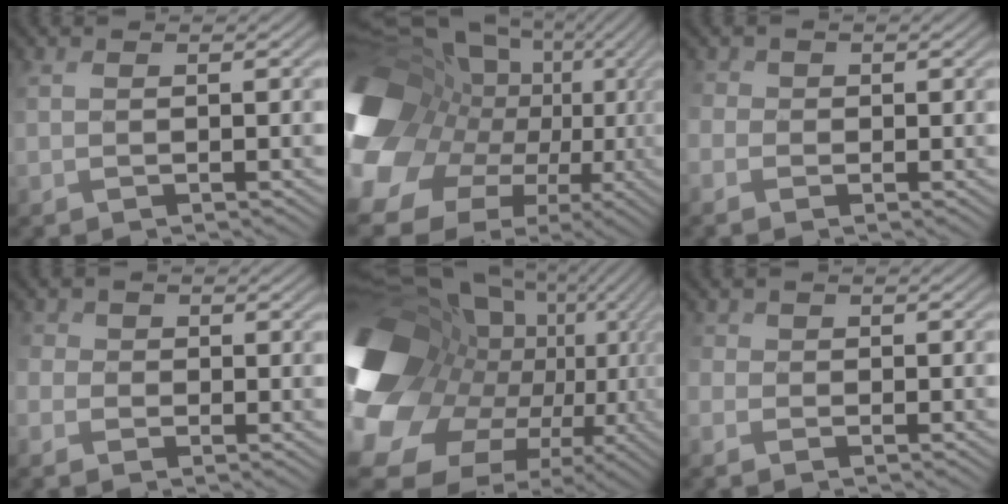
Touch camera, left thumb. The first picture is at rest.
{"total": 21.9, "force": [-0.3, 16.6, 14.2], "torque": [-0.337, -0.027, -0.006]}
{"total": 2.6, "force": [-0.8, 2.3, 0.9], "torque": [-0.035, -0.004, -0.019]}
{"total": 2.9, "force": [-0.6, 2.6, 1.2], "torque": [-0.040, -0.004, -0.018]}
{"total": 21.9, "force": [-2.5, 15.9, 14.9], "torque": [-0.341, -0.056, -0.015]}
{"total": 2.1, "force": [-0.9, 1.8, 0.7], "torque": [-0.025, -0.006, -0.023]}